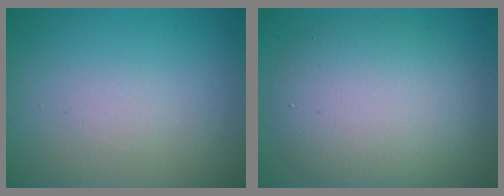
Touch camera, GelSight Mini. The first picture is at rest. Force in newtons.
{"total": 7.2, "press": 7.1, "slide": 0.5}